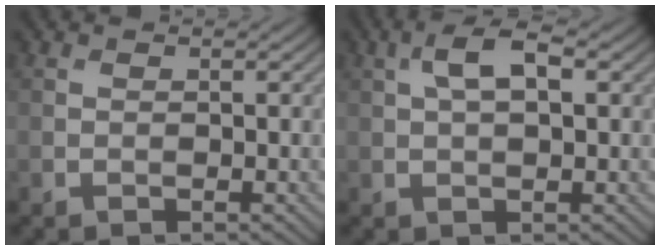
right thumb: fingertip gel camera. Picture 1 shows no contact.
{"total": 5.4, "force": [1.6, 2.4, 4.6], "torque": [-0.093, 0.009, 0.025]}